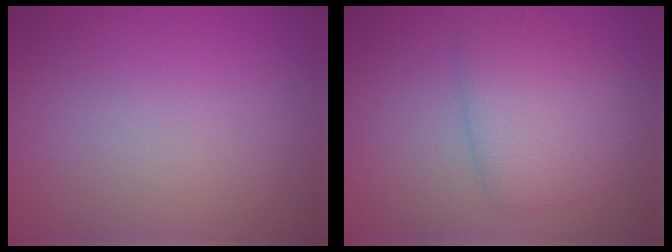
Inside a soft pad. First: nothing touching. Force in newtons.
{"total": 4.4, "press": 4.4, "slide": 0.1}